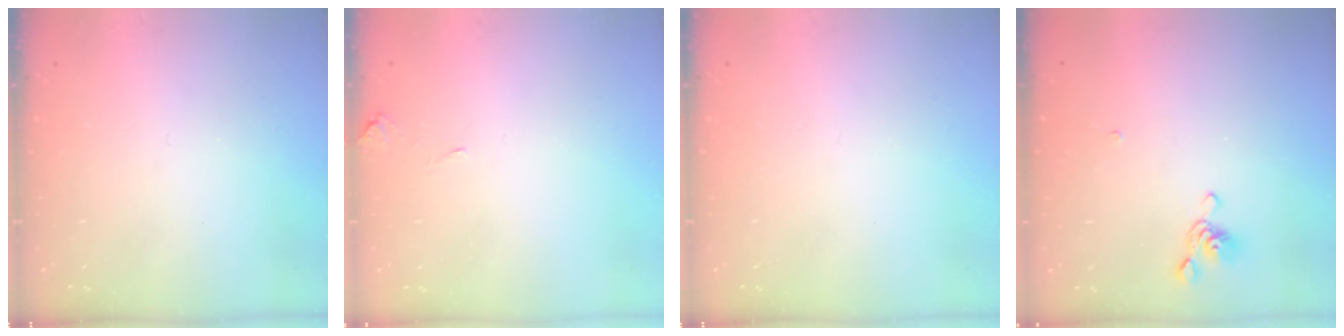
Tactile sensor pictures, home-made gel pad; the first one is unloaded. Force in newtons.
{"total": 1.1, "press": 1.0, "slide": 0.3}
{"total": 0.0}
{"total": 5.8, "press": 5.8, "slide": 0.8}